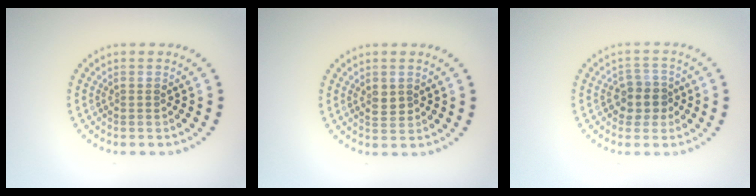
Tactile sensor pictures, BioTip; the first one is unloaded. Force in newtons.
{"total": 1.4, "press": 1.4, "slide": 0.2}
{"total": 2.7, "press": 2.5, "slide": 1.0}